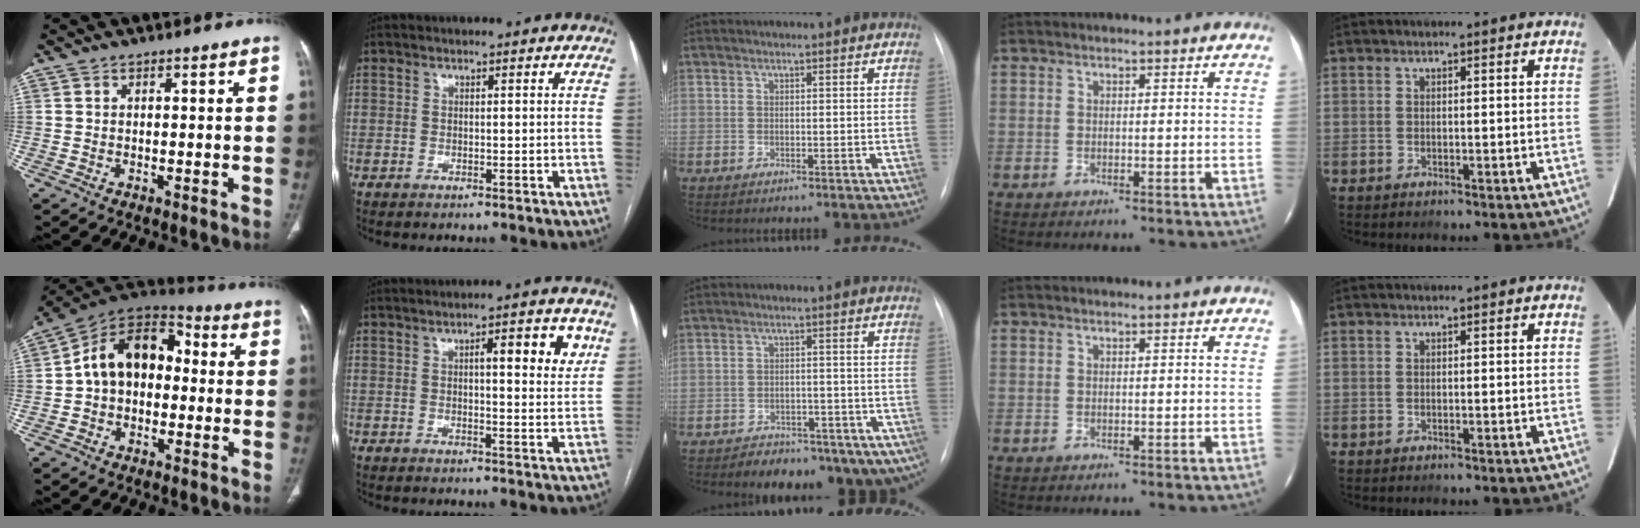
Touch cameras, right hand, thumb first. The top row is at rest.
{"thumb": {"total": 14.3, "force": [0.2, 10.1, 10.2], "torque": [-0.135, 0.048, -0.013]}, "index": {"total": 7.6, "force": [3.0, 1.7, 6.8], "torque": [-0.089, 0.005, 0.036]}, "middle": {"total": 12.8, "force": [-9.4, 6.8, 5.2], "torque": [-0.046, 0.024, -0.119]}}